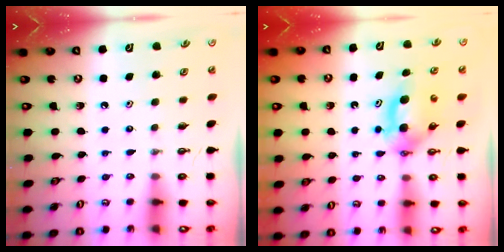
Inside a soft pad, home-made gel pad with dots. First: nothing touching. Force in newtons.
{"total": 5.8, "press": 5.6, "slide": 1.5}